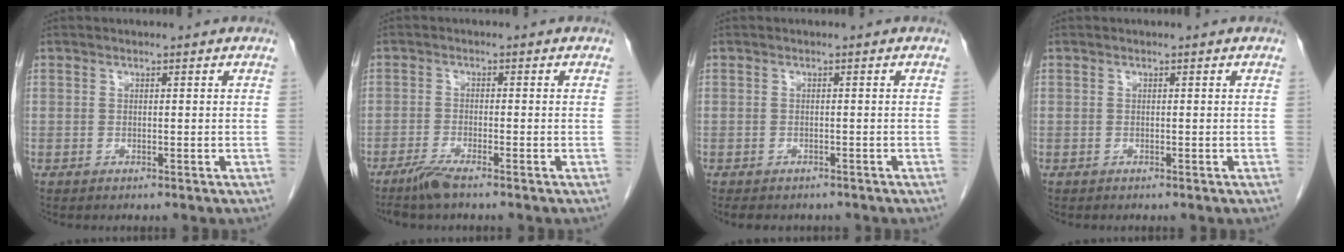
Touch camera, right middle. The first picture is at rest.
{"total": 3.1, "force": [-2.5, -0.1, 1.9], "torque": [-0.047, -0.007, -0.053]}
{"total": 5.1, "force": [-4.4, 2.1, 1.7], "torque": [-0.024, -0.005, -0.052]}
{"total": 0.0}